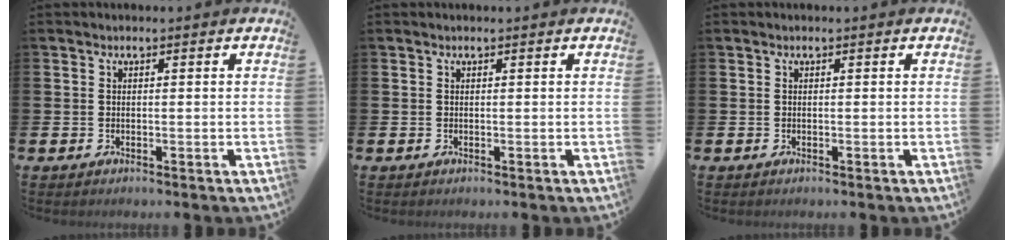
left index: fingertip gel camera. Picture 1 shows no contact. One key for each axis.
{"total": 0.0}
{"total": 0.0}